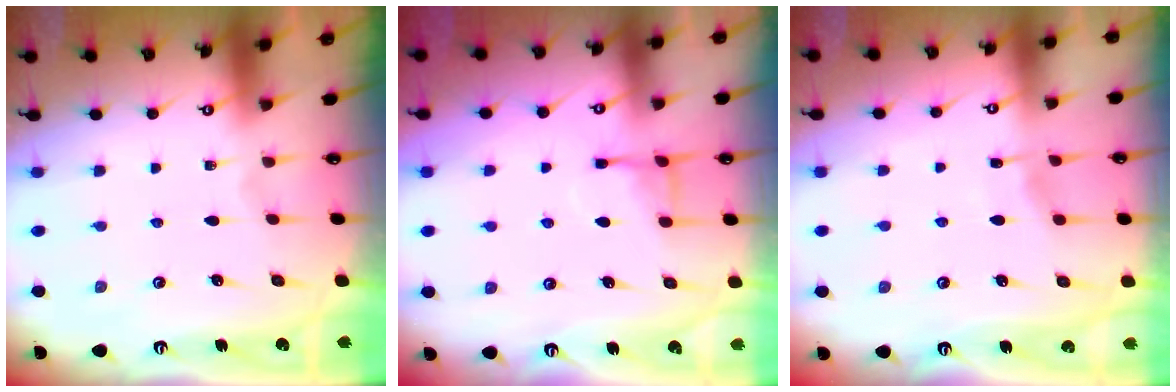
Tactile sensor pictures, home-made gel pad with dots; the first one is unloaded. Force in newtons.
{"total": 7.7, "press": 7.7, "slide": 0.4}
{"total": 3.5, "press": 3.5, "slide": 0.4}